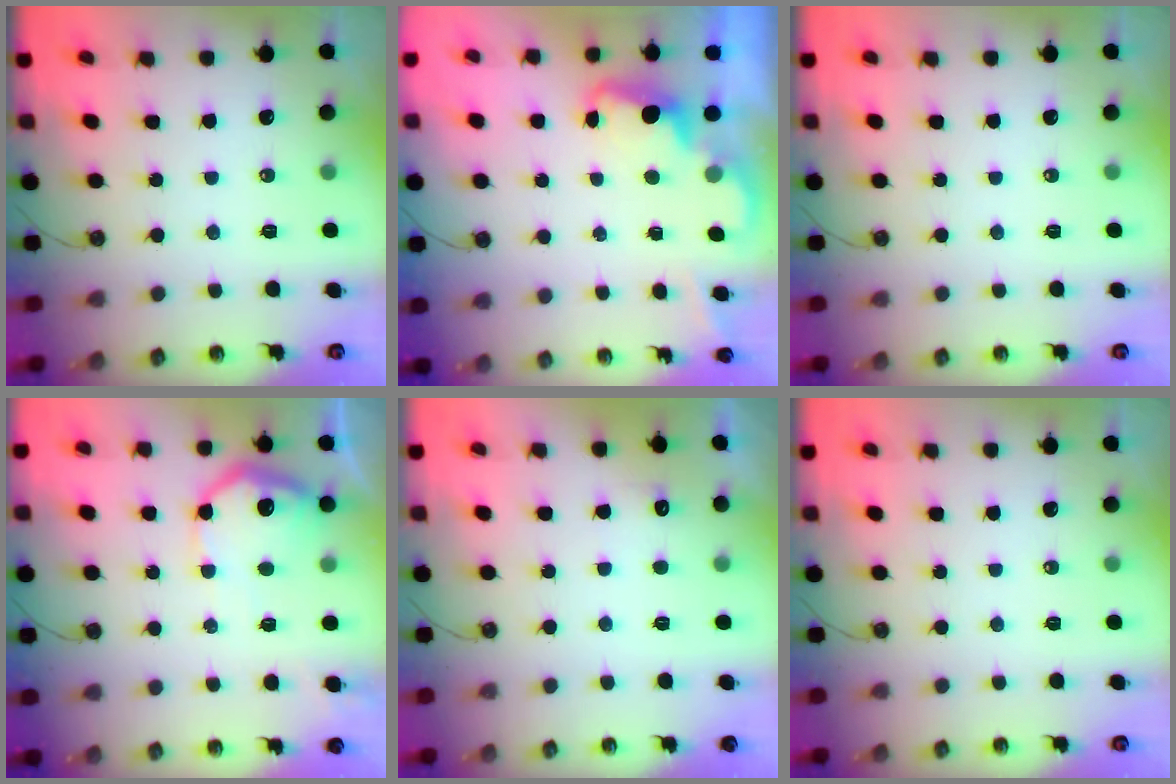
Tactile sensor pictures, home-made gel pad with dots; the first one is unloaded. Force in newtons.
{"total": 2.4, "press": 2.3, "slide": 0.6}
{"total": 0.0}
{"total": 13.7, "press": 13.7, "slide": 0.9}
{"total": 5.1, "press": 5.0, "slide": 0.5}
{"total": 0.0}